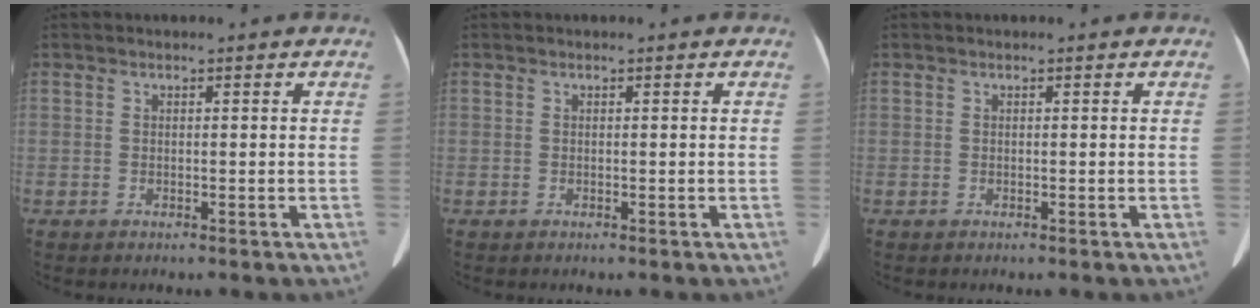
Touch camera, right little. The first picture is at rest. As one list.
[{"total": 0.0}, {"total": 0.0}]